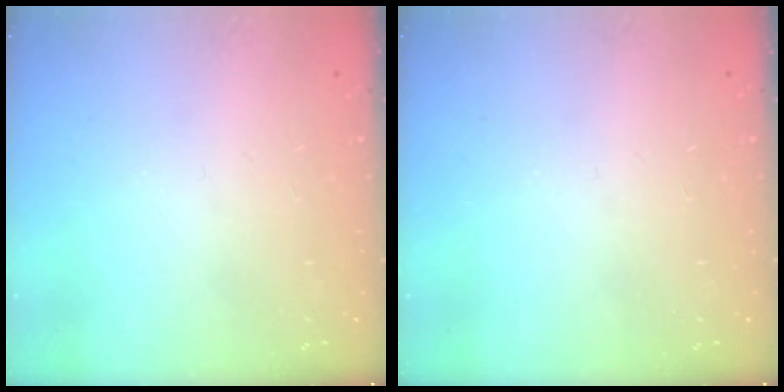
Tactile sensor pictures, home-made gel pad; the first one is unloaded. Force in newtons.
{"total": 0.0}